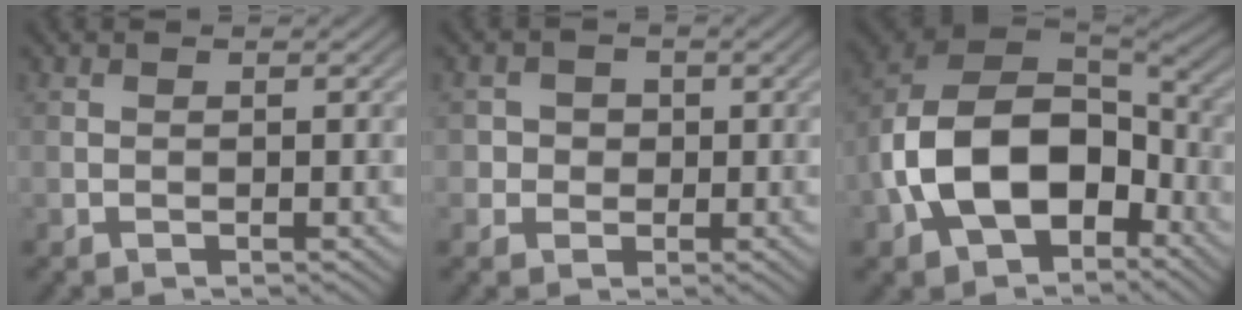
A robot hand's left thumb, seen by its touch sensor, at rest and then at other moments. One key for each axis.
{"total": 3.1, "fx": 0.3, "fy": 3.0, "fz": 0.6, "tx": -0.008, "ty": 0.000, "tz": 0.000}
{"total": 15.7, "fx": -4.5, "fy": 10.2, "fz": 11.1, "tx": -0.247, "ty": -0.021, "tz": -0.090}